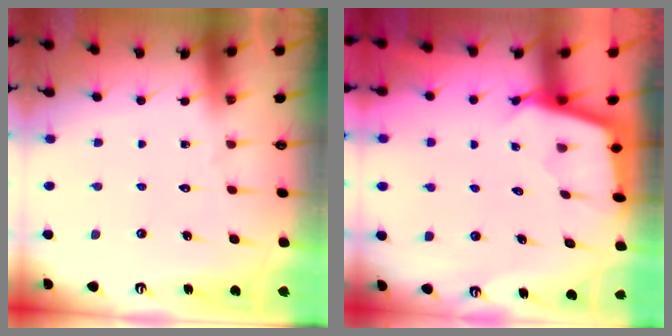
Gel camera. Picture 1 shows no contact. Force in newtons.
{"total": 2.5, "press": 2.5, "slide": 0.2}